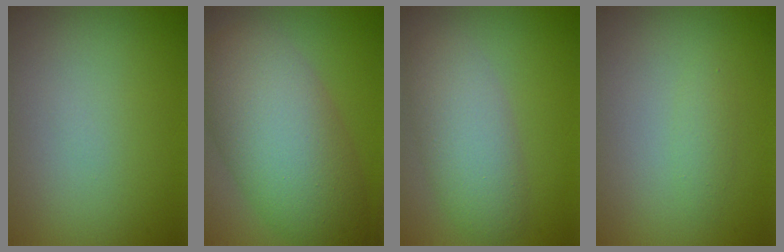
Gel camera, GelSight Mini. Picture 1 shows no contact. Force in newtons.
{"total": 10.3, "press": 10.2, "slide": 0.5}
{"total": 4.6, "press": 4.6, "slide": 0.3}
{"total": 0.9, "press": 0.9, "slide": 0.0}